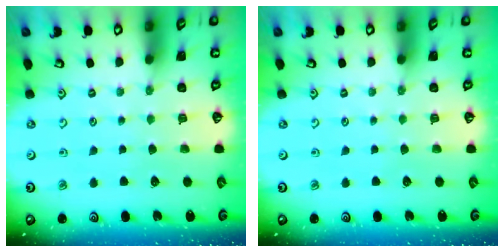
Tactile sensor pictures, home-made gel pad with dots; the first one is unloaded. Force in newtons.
{"total": 0.0}